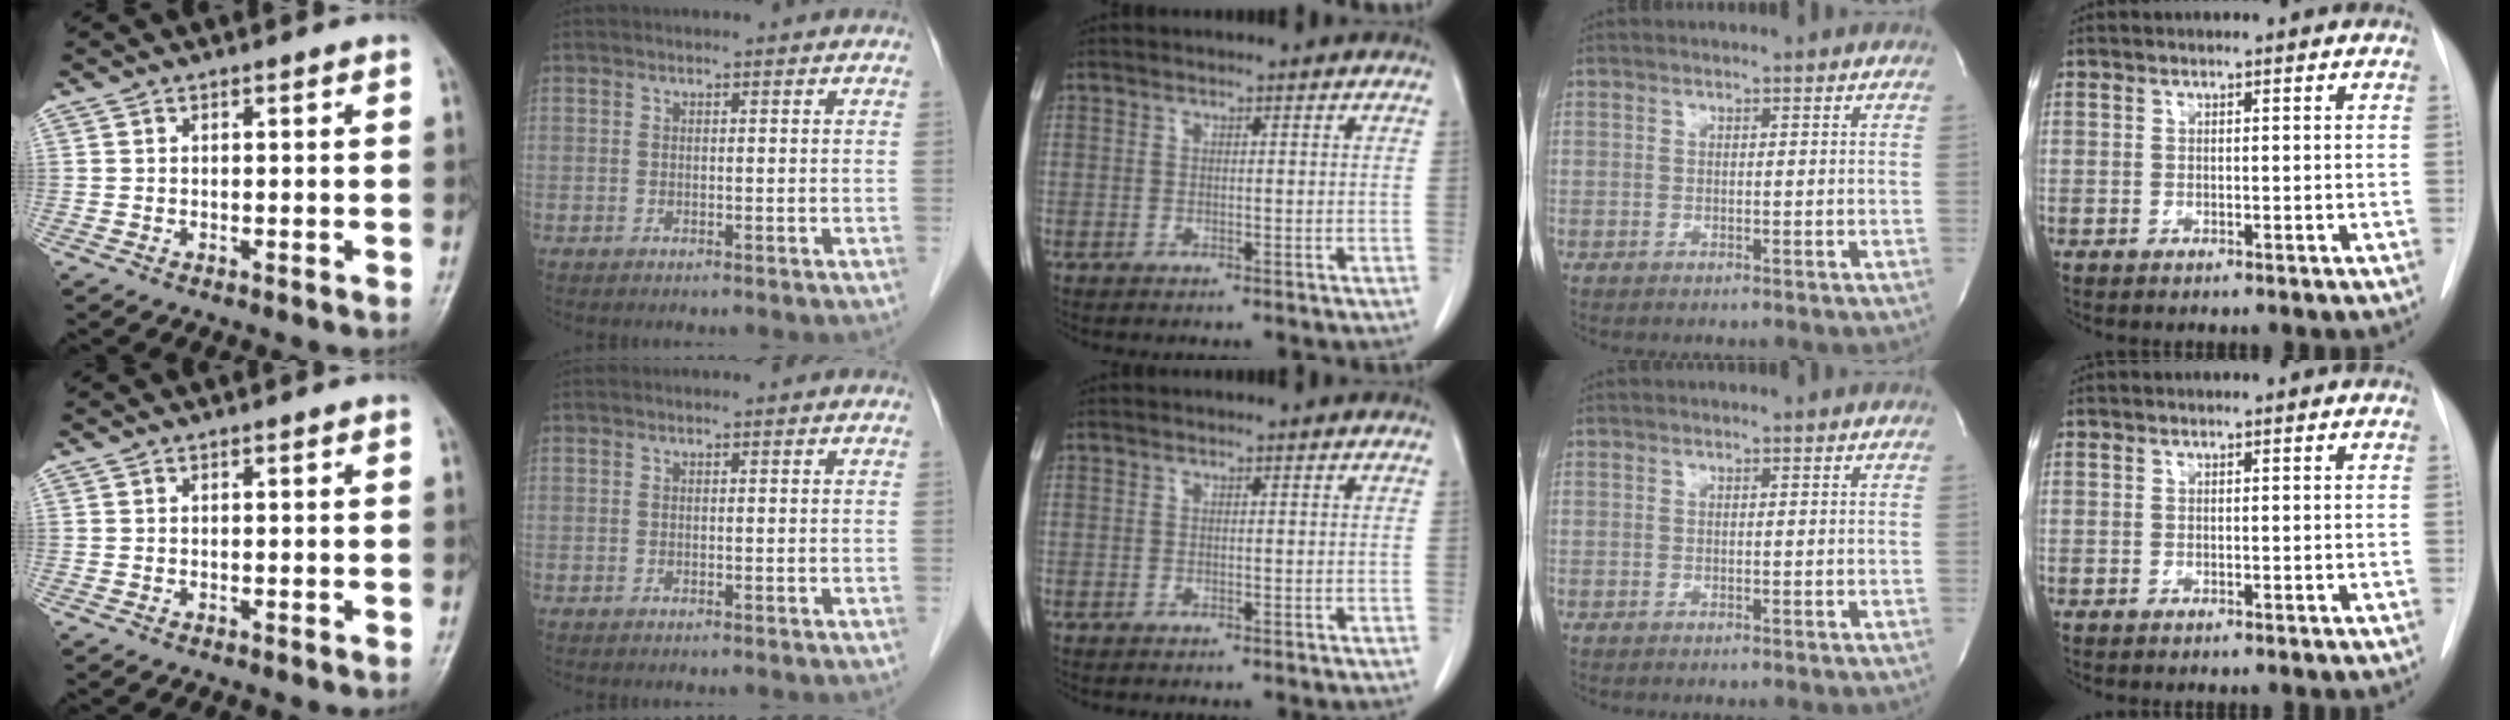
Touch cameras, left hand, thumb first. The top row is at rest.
{}